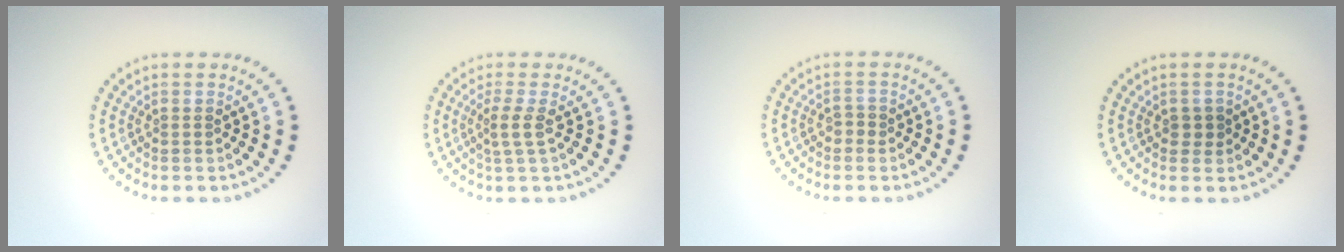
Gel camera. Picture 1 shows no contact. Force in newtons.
{"total": 1.9, "press": 1.3, "slide": 1.3}
{"total": 1.0, "press": 0.9, "slide": 0.3}
{"total": 1.2, "press": 1.1, "slide": 0.3}